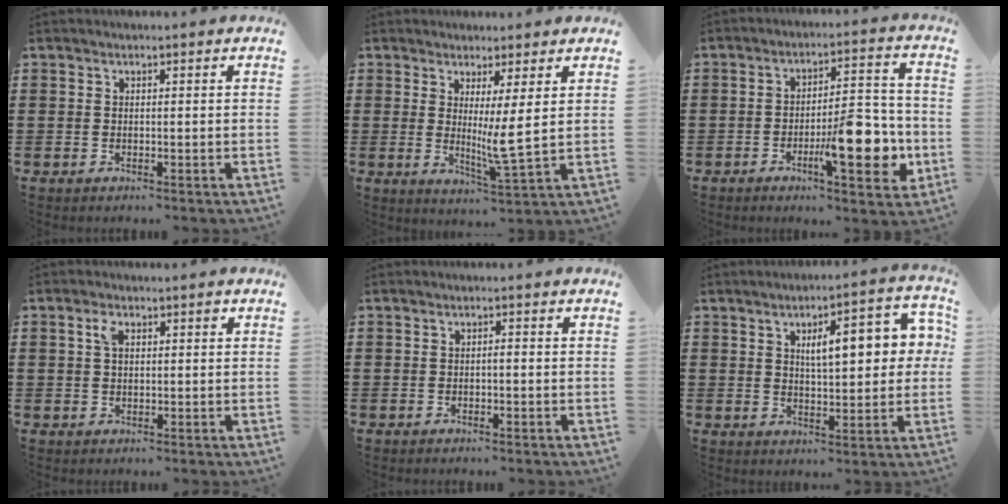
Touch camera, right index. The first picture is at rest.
{"total": 5.7, "force": [1.4, -0.4, 5.6], "torque": [-0.090, -0.024, 0.020]}
{"total": 11.7, "force": [-4.0, 3.4, 10.5], "torque": [-0.150, -0.003, -0.067]}
{"total": 2.8, "force": [1.0, 1.4, 2.2], "torque": [-0.041, 0.006, 0.014]}
{"total": 0.7, "force": [-0.3, 0.1, 0.6], "torque": [-0.012, -0.005, -0.005]}
{"total": 8.6, "force": [2.5, 3.0, 7.7], "torque": [-0.111, -0.007, 0.030]}